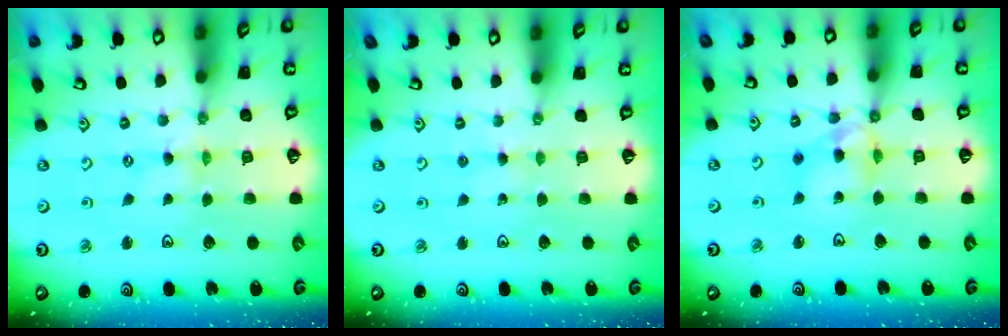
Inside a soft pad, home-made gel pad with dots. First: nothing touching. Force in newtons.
{"total": 2.3, "press": 2.3, "slide": 0.3}
{"total": 11.6, "press": 11.4, "slide": 1.9}